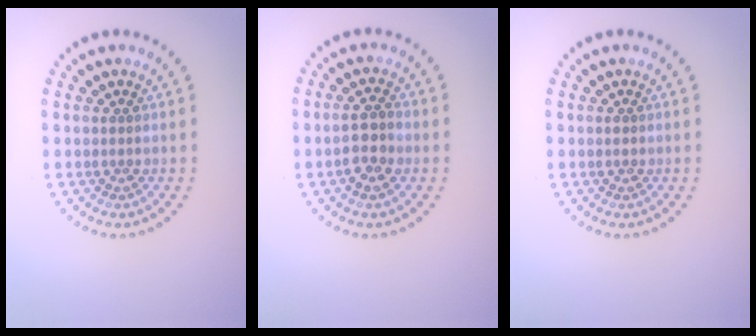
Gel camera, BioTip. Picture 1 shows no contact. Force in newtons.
{"total": 2.9, "press": 2.8, "slide": 0.7}
{"total": 0.8, "press": 0.8, "slide": 0.2}